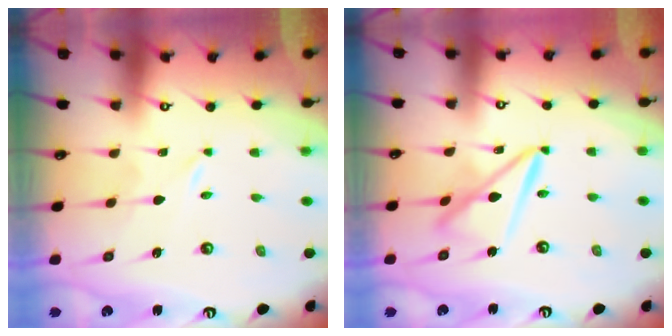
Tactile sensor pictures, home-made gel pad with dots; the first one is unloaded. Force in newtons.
{"total": 11.5, "press": 11.5, "slide": 1.1}